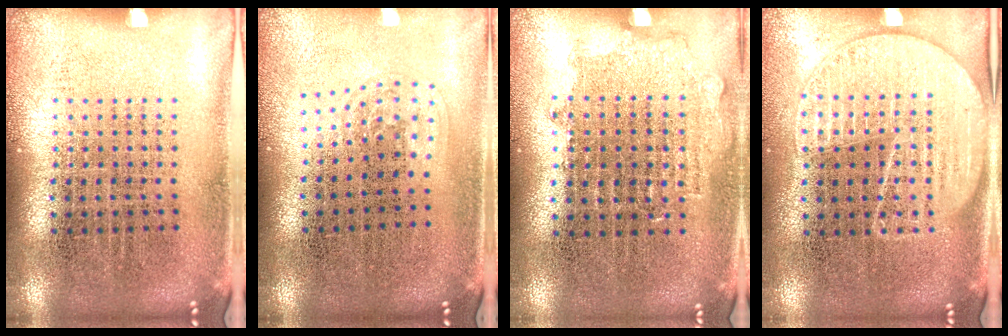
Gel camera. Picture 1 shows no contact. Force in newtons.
{"total": 0.9, "press": 0.7, "slide": 0.6}
{"total": 0.8, "press": 0.7, "slide": 0.4}
{"total": 1.8, "press": 1.6, "slide": 0.8}